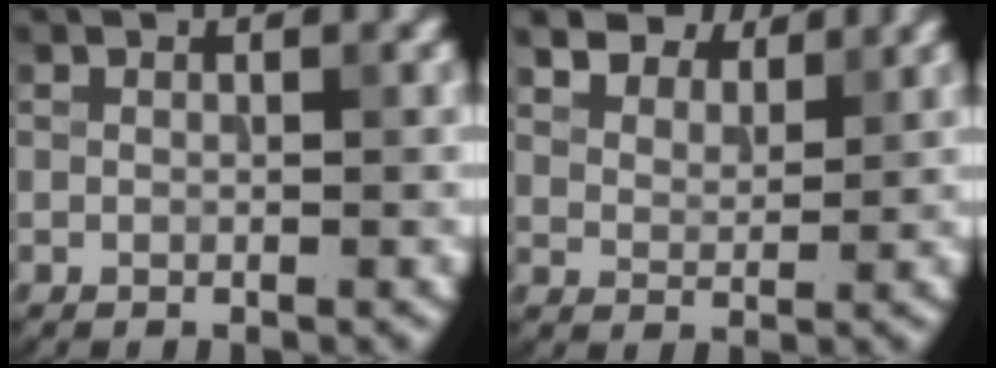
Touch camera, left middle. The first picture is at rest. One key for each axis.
{"total": 7.0, "fx": 5.8, "fy": 2.9, "fz": 2.6, "tx": -0.064, "ty": 0.002, "tz": 0.097}